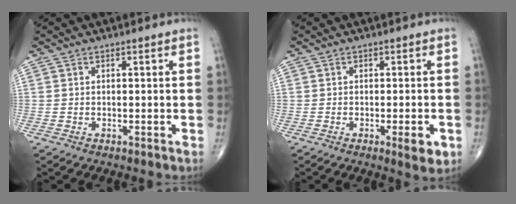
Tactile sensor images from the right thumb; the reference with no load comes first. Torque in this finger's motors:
{"motor_torque": [1.03, 0.56, -0.11, -0.10, 0.11]}